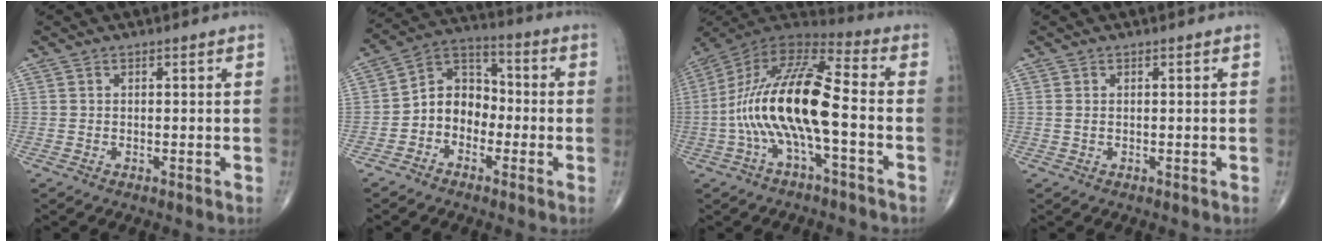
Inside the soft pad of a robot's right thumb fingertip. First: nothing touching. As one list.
[{"total": 9.1, "force": [-2.4, 7.2, 5.0], "torque": [-0.052, 0.043, -0.061]}, {"total": 18.7, "force": [-3.1, 5.7, 17.5], "torque": [-0.353, 0.046, -0.064]}, {"total": 0.8, "force": [0.1, 0.5, 0.6], "torque": [-0.016, 0.004, 0.004]}]